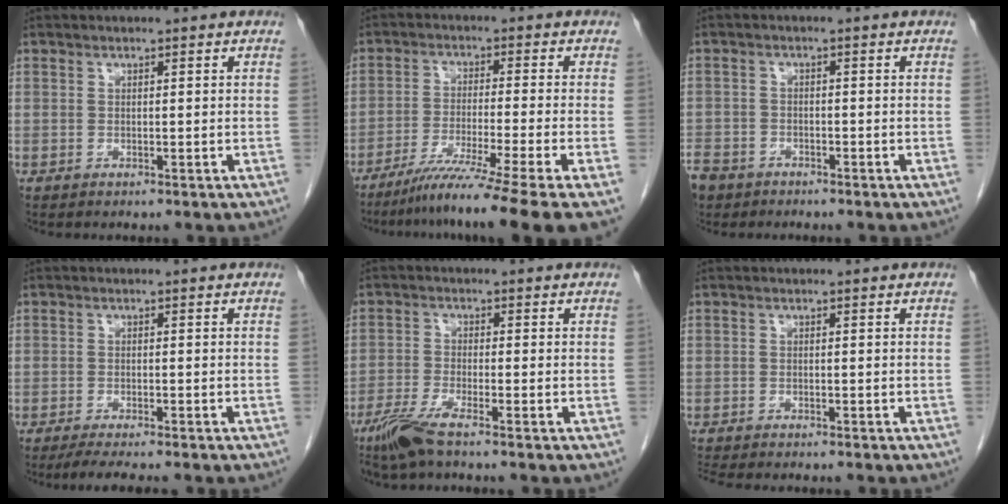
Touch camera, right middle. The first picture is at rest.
{"total": 13.2, "force": [-9.5, -2.5, 8.8], "torque": [-0.139, -0.050, -0.149]}
{"total": 8.3, "force": [-5.8, 5.4, 2.5], "torque": [-0.080, -0.005, -0.099]}
{"total": 5.6, "force": [-4.7, 0.3, 3.1], "torque": [-0.047, -0.014, -0.071]}
{"total": 5.2, "force": [-3.9, 0.1, 3.5], "torque": [-0.080, -0.016, -0.081]}
{"total": 6.8, "force": [-6.1, 1.0, 2.9], "torque": [-0.042, -0.010, -0.090]}